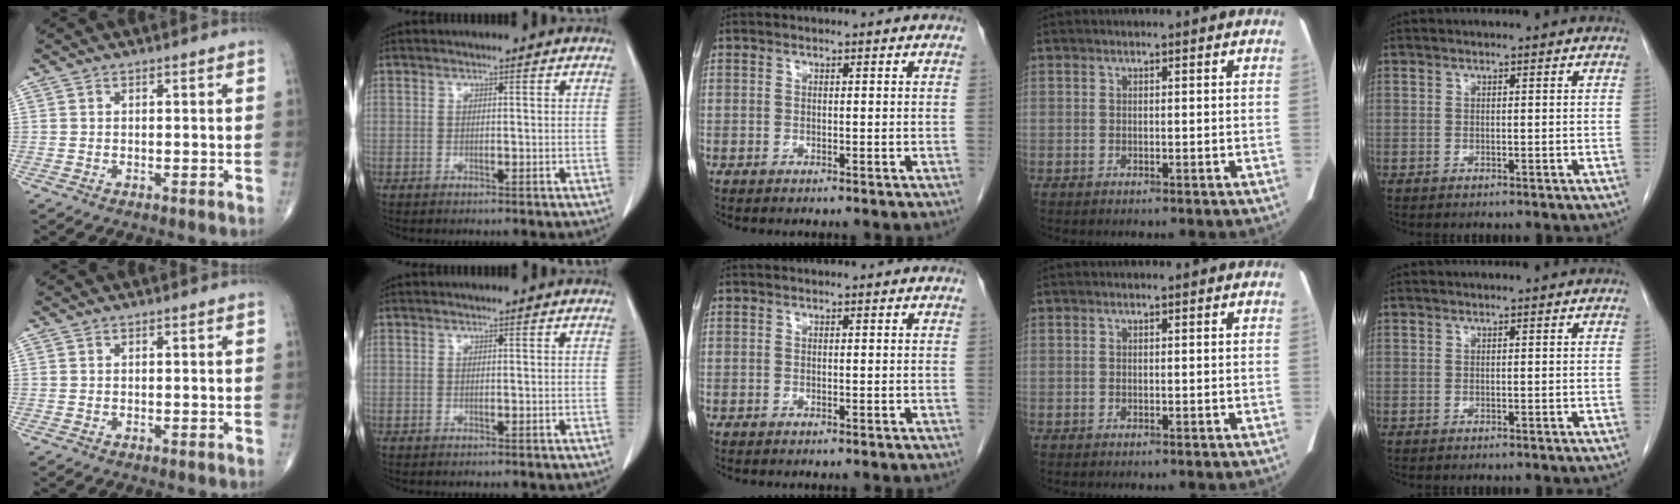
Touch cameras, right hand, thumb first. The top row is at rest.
{}